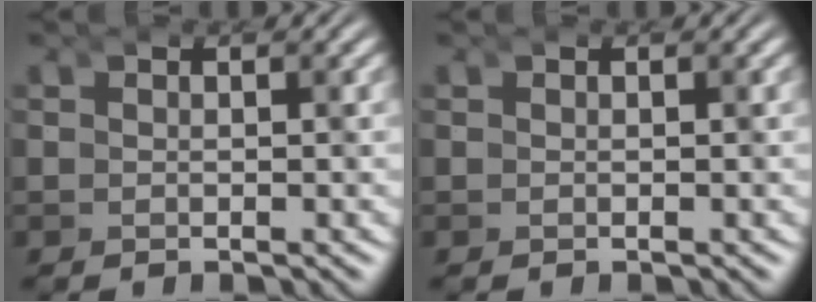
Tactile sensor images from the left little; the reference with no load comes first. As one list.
[{"total": 0.0}]